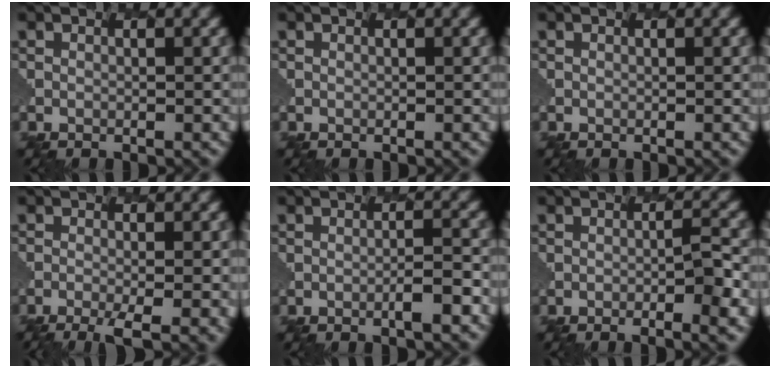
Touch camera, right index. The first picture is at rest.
{"total": 0.0}
{"total": 0.0}
{"total": 3.7, "force": [-2.0, 0.6, 3.1], "torque": [-0.055, 0.001, -0.030]}
{"total": 1.4, "force": [-0.9, -0.1, 1.1], "torque": [-0.028, 0.009, -0.018]}
{"total": 2.9, "force": [-1.4, 0.2, 2.5], "torque": [-0.051, 0.005, -0.022]}